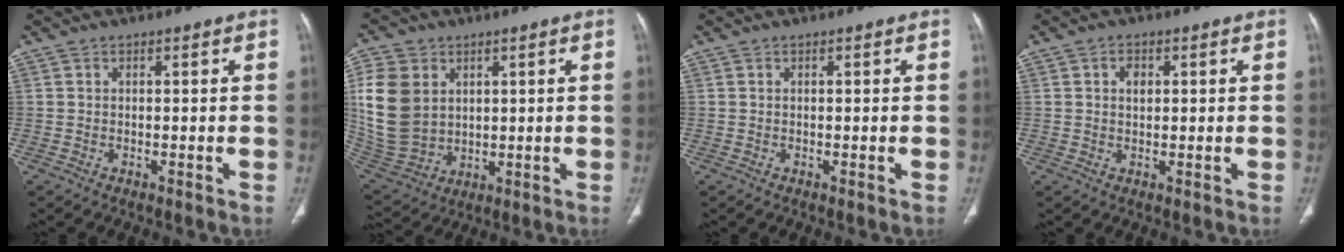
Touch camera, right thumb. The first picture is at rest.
{"total": 15.5, "force": [3.5, 12.0, 9.2], "torque": [-0.182, -0.010, 0.085]}
{"total": 0.0}
{"total": 2.5, "force": [0.7, 1.7, 1.7], "torque": [-0.017, 0.001, 0.011]}